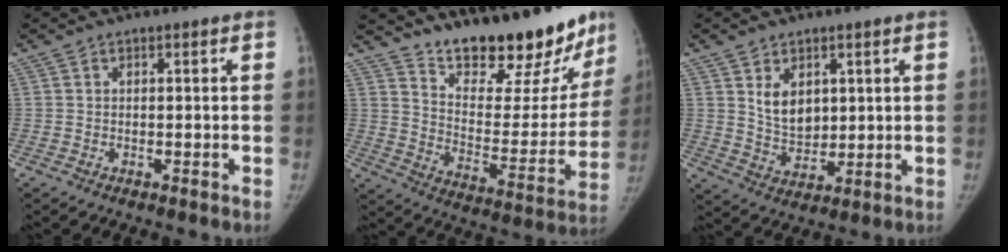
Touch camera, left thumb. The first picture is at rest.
{"total": 23.5, "force": [19.2, 7.4, 11.3], "torque": [-0.121, -0.121, 0.280]}
{"total": 7.2, "force": [2.6, 4.9, 4.6], "torque": [-0.053, -0.025, 0.057]}